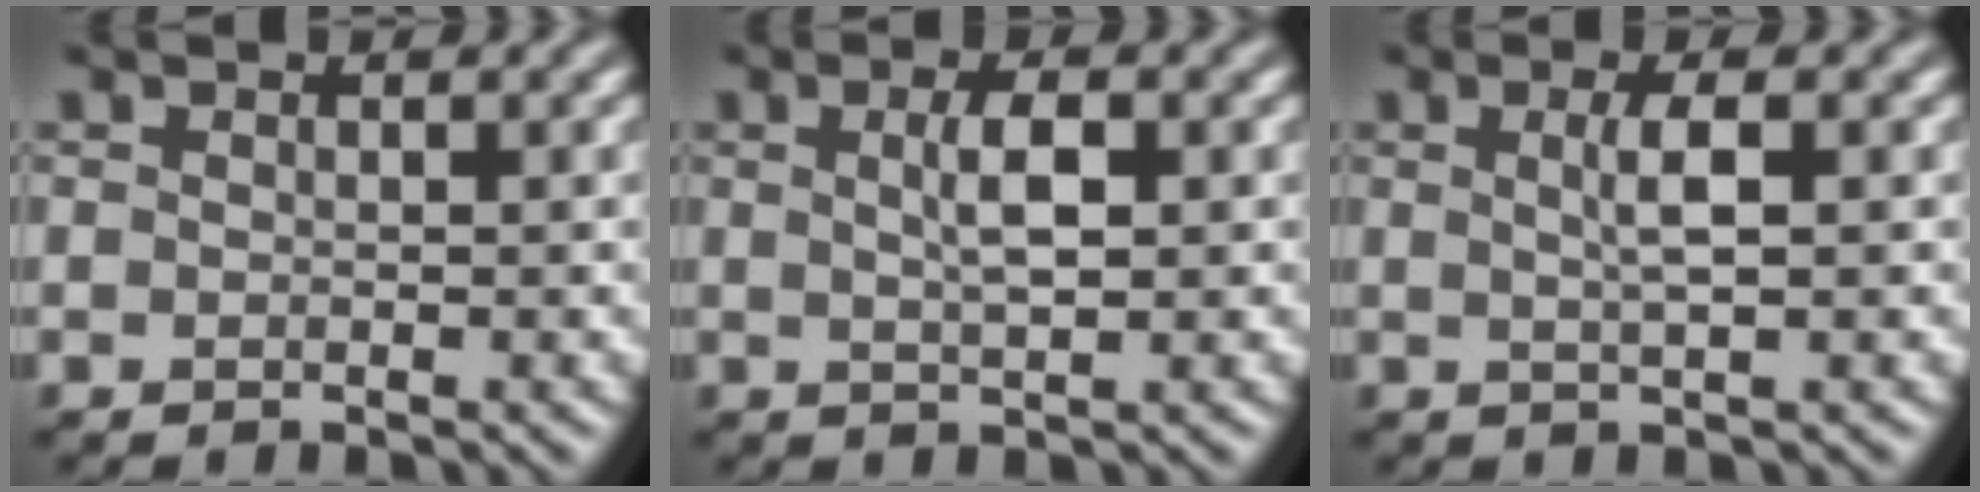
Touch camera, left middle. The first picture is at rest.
{"total": 2.6, "force": [0.6, 0.7, 2.5], "torque": [-0.046, 0.004, 0.011]}
{"total": 2.3, "force": [0.4, 0.5, 2.2], "torque": [-0.039, 0.004, 0.005]}